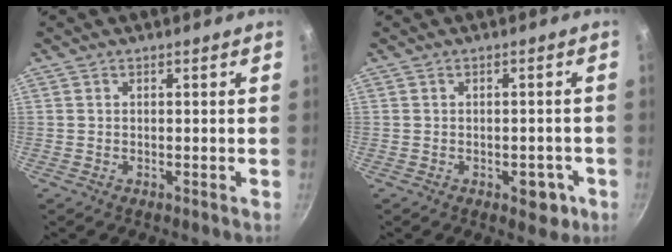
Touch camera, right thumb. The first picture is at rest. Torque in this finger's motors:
{"motor_torque": [2.77, 2.24, 0.59, -0.51, 0.00]}